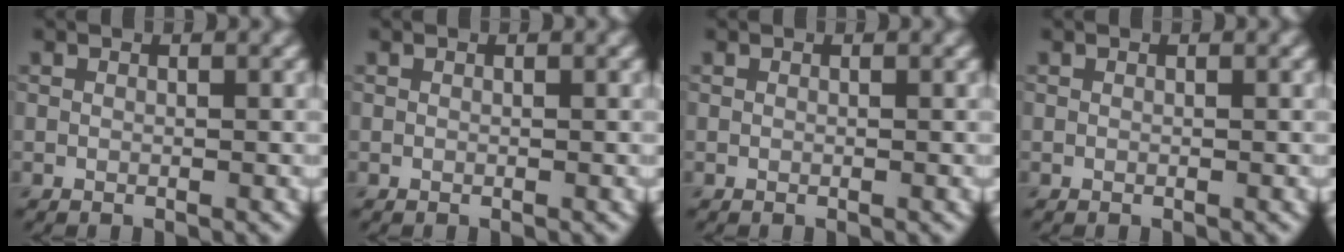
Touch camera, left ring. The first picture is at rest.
{"total": 0.0}
{"total": 0.0}
{"total": 0.0}